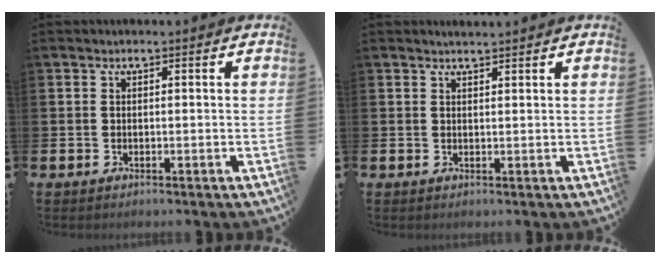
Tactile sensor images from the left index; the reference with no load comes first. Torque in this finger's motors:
{"motor_torque": [-0.36, 0.38, -0.22, 0.00]}